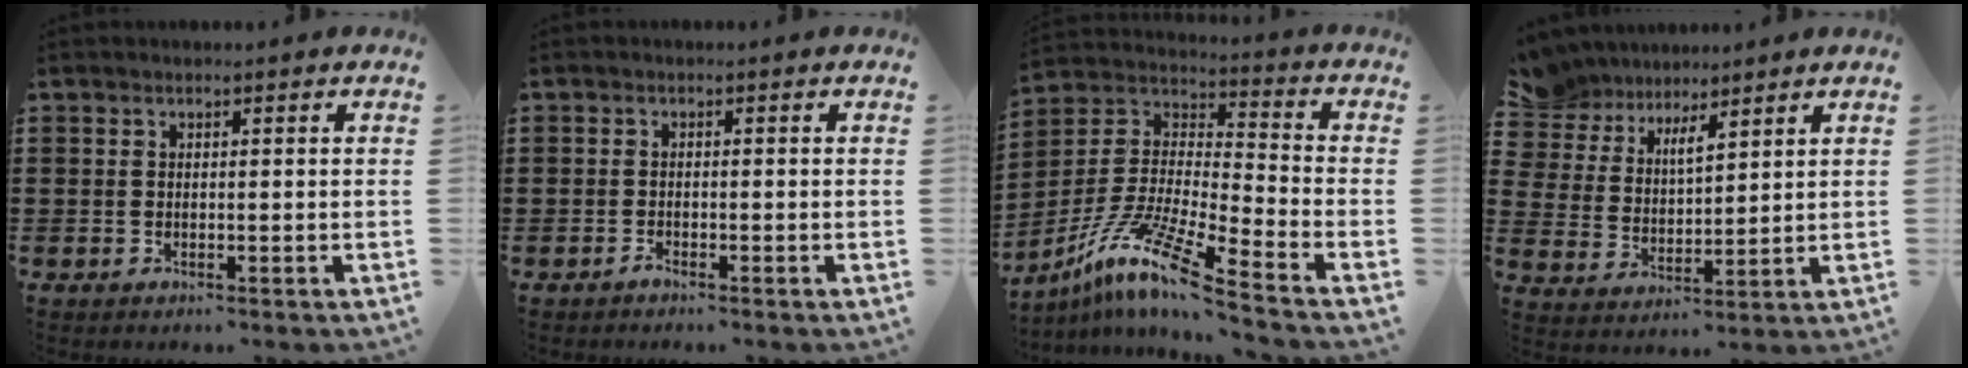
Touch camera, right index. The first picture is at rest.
{"total": 0.8, "force": [-0.7, 0.1, 0.2], "torque": [-0.005, -0.002, -0.014]}
{"total": 12.1, "force": [-9.4, 0.0, 7.6], "torque": [-0.167, -0.009, -0.191]}
{"total": 6.3, "force": [5.9, 2.2, 0.5], "torque": [-0.039, -0.023, 0.110]}